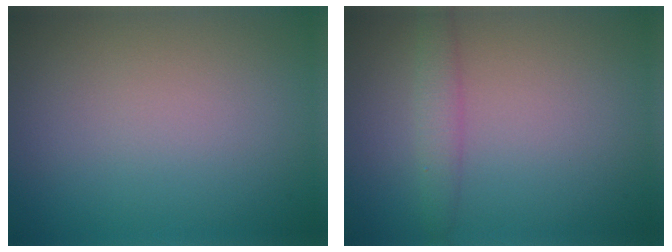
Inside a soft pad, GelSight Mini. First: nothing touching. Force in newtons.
{"total": 2.0, "press": 2.0, "slide": 0.1}